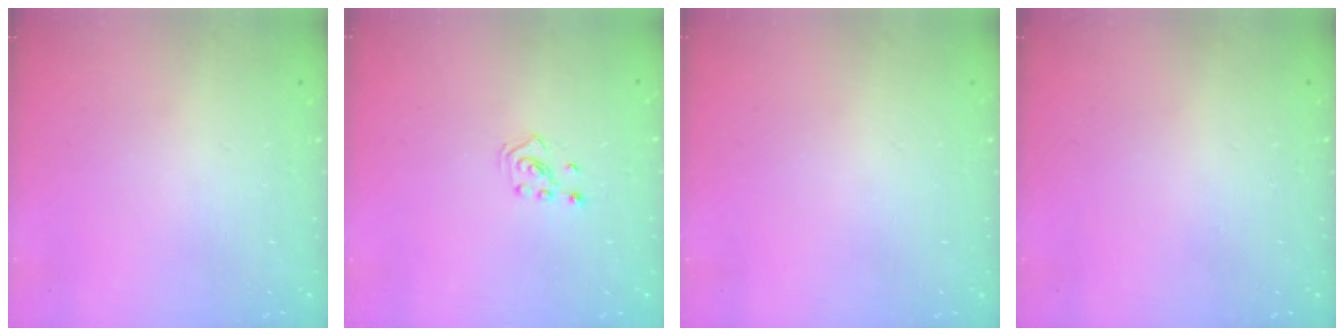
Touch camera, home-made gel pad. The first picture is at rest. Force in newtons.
{"total": 2.3, "press": 2.2, "slide": 0.8}
{"total": 0.0}
{"total": 0.0}